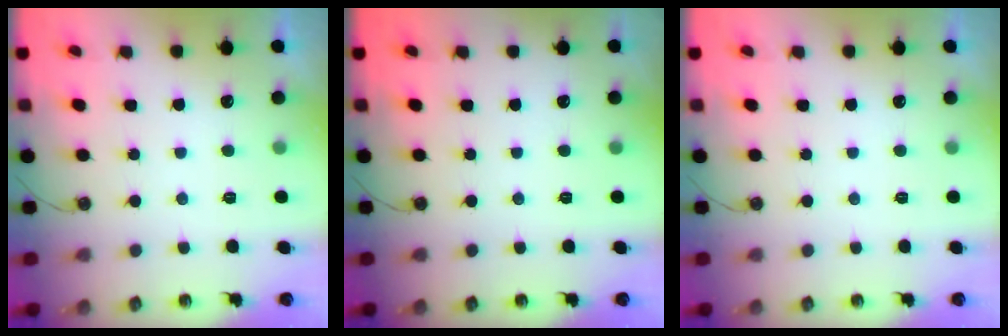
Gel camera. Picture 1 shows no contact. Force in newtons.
{"total": 0.0}
{"total": 0.0}